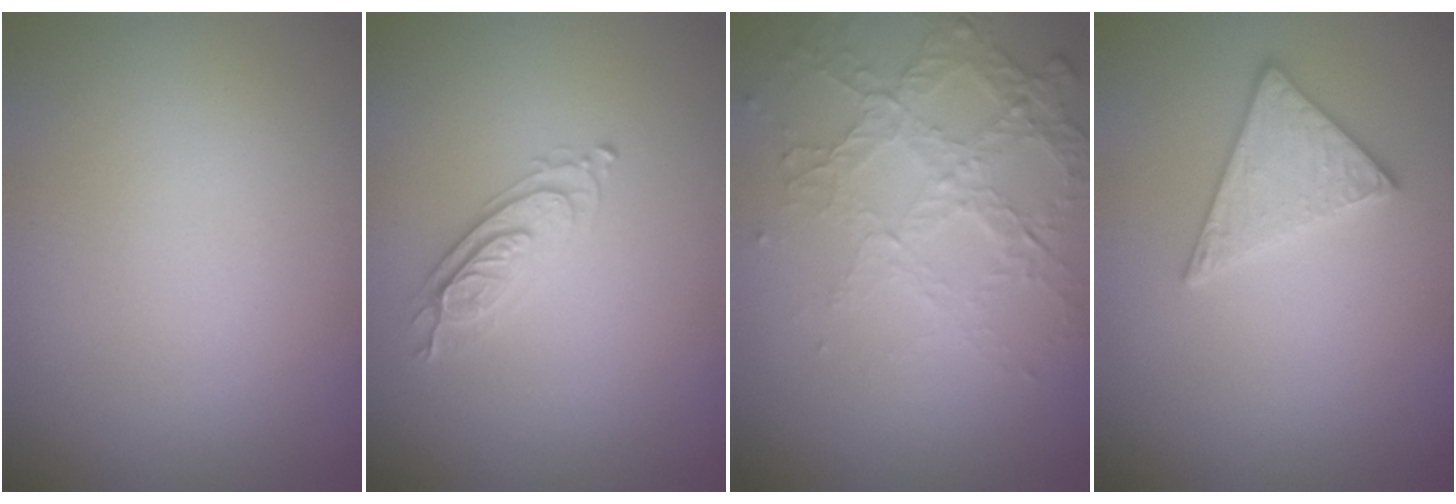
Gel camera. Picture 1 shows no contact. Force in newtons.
{"total": 2.2, "press": 2.2, "slide": 0.4}
{"total": 4.2, "press": 3.0, "slide": 2.9}
{"total": 2.8, "press": 2.7, "slide": 0.7}